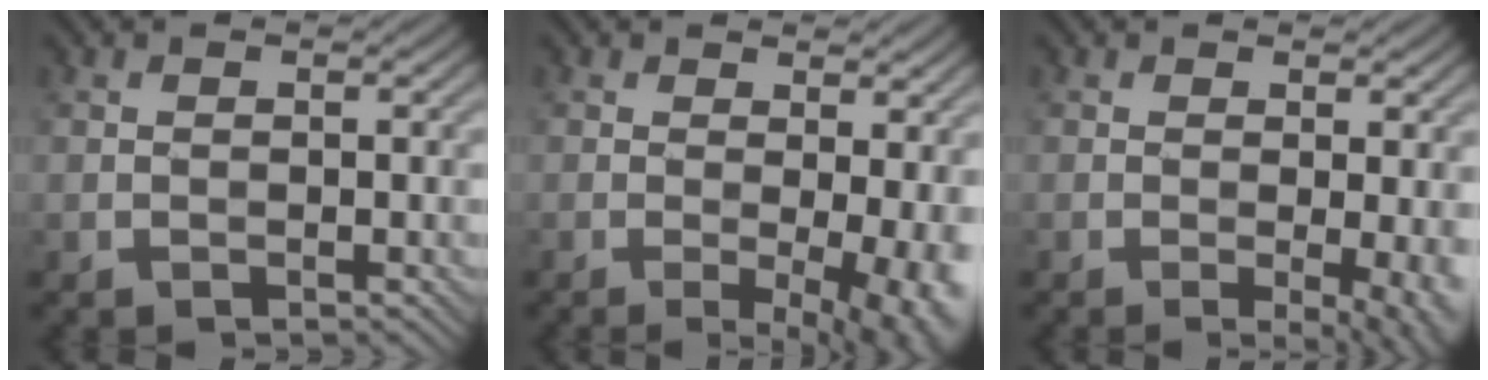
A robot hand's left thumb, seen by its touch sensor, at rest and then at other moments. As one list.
[{"total": 8.5, "force": [-0.7, 2.9, 8.0], "torque": [-0.087, -0.001, 0.003]}, {"total": 5.0, "force": [-0.7, 1.3, 4.8], "torque": [-0.065, -0.007, -0.007]}]